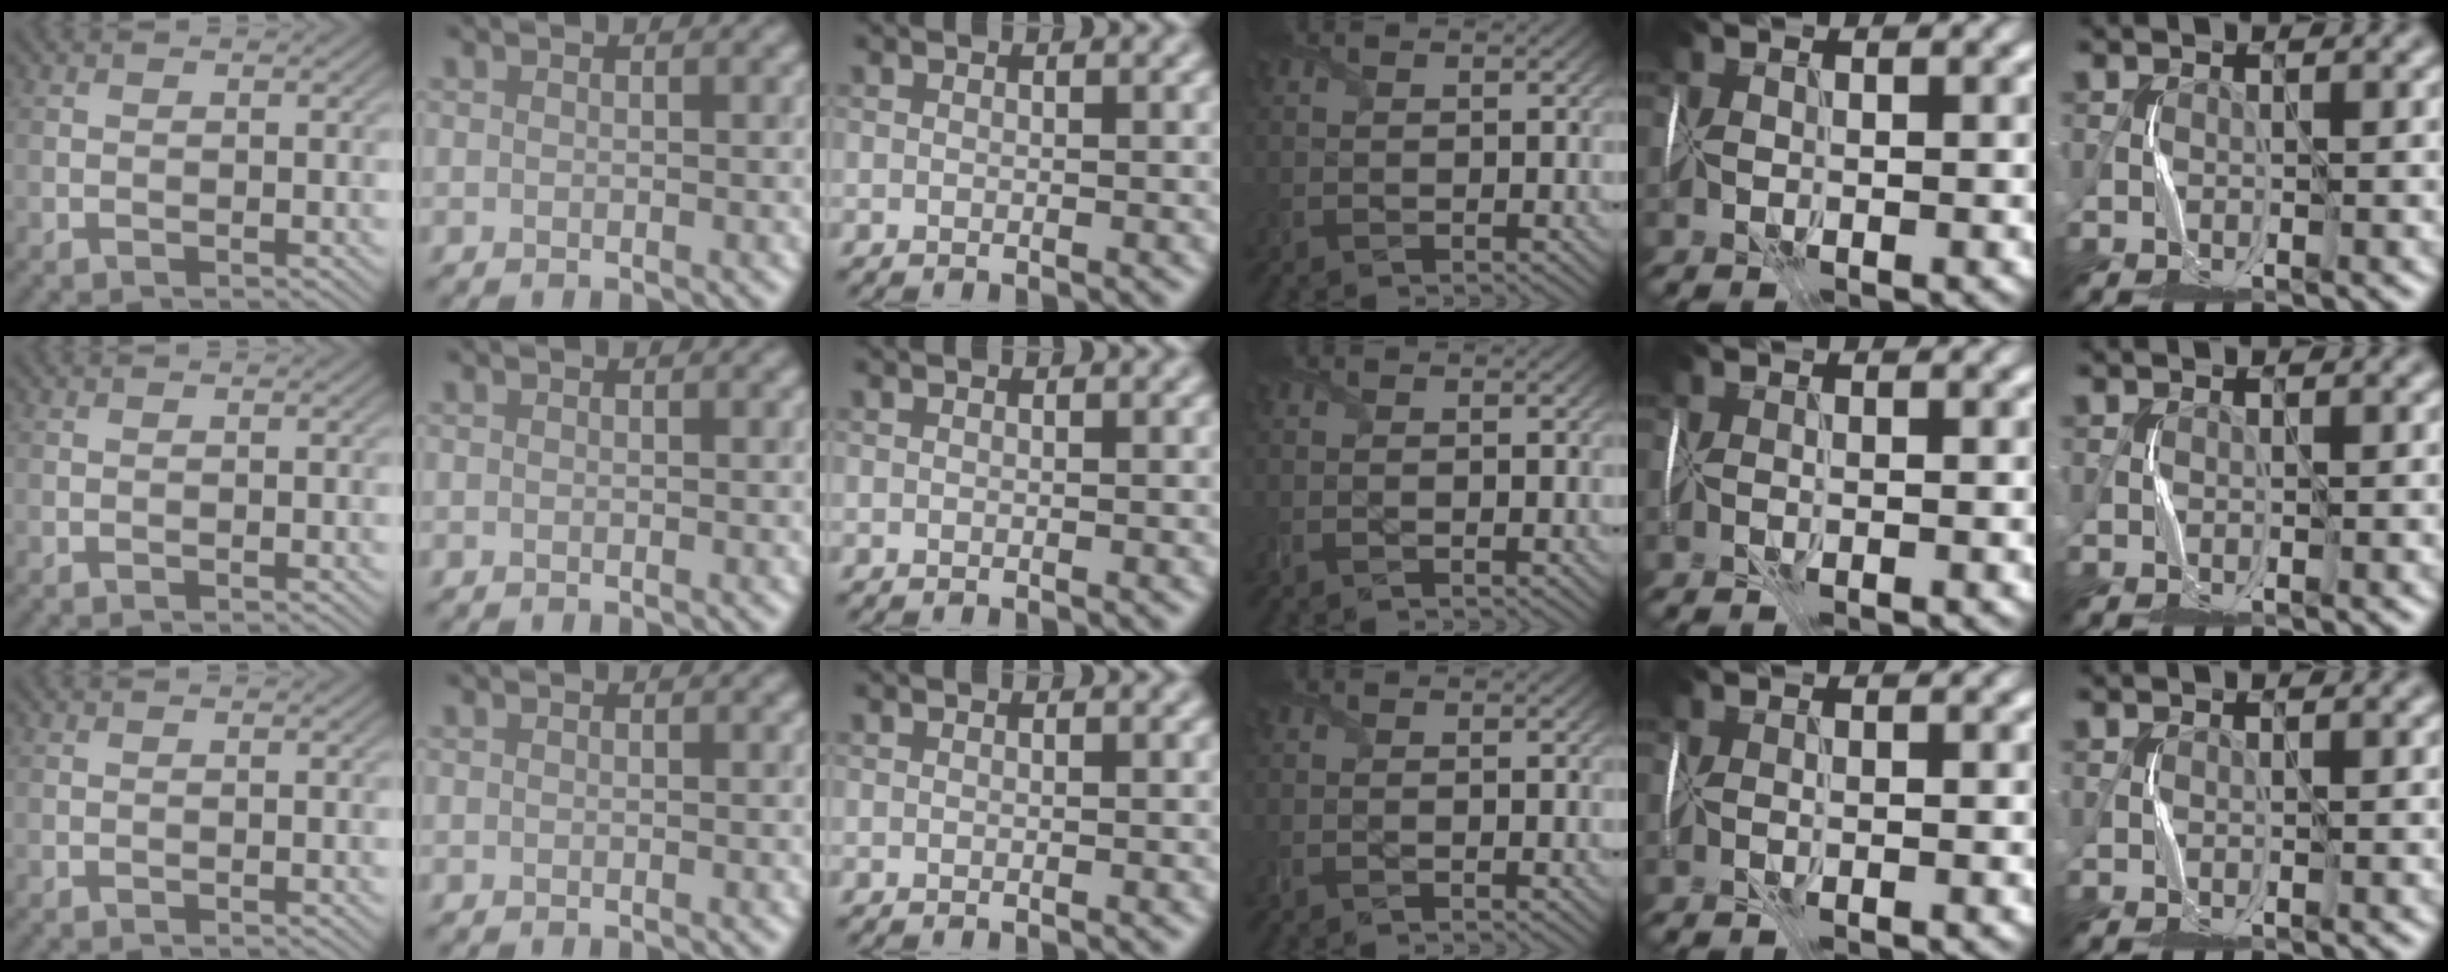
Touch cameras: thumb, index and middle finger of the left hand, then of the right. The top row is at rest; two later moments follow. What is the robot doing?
{"motion": "wrap", "object": "plastic wrap"}